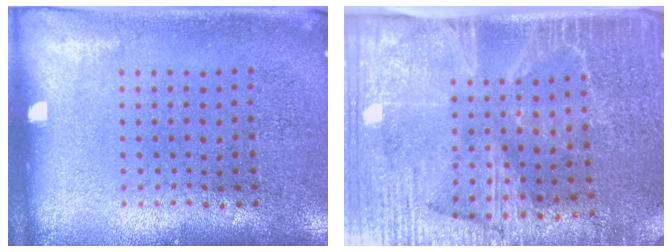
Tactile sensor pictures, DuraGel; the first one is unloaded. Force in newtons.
{"total": 4.0, "press": 3.5, "slide": 2.0}